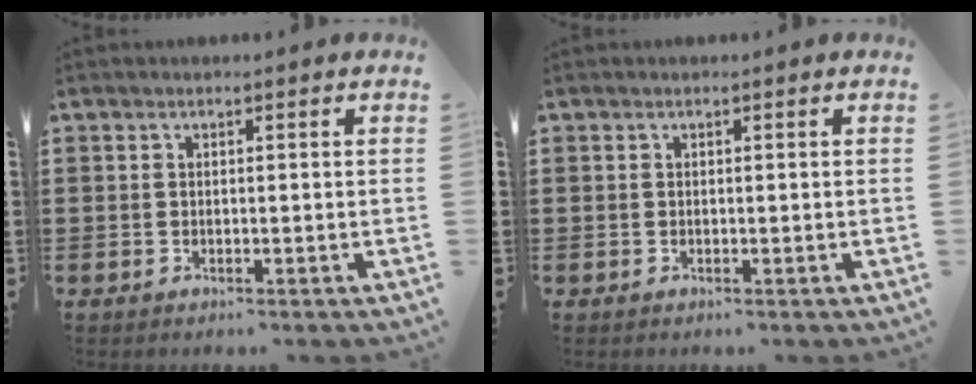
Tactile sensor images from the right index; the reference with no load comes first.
{"total": 0.0}